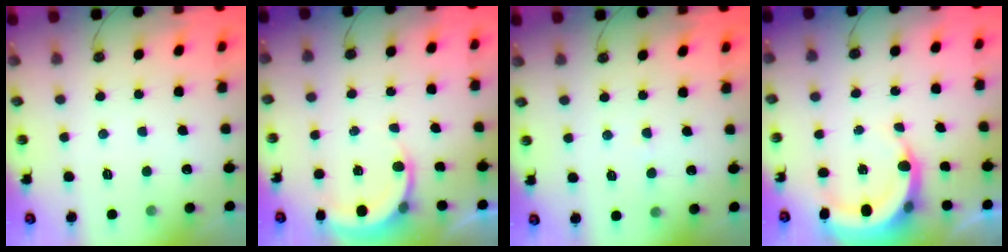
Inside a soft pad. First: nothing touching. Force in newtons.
{"total": 4.8, "press": 4.8, "slide": 0.3}
{"total": 4.2, "press": 4.1, "slide": 0.4}
{"total": 5.9, "press": 5.9, "slide": 0.4}